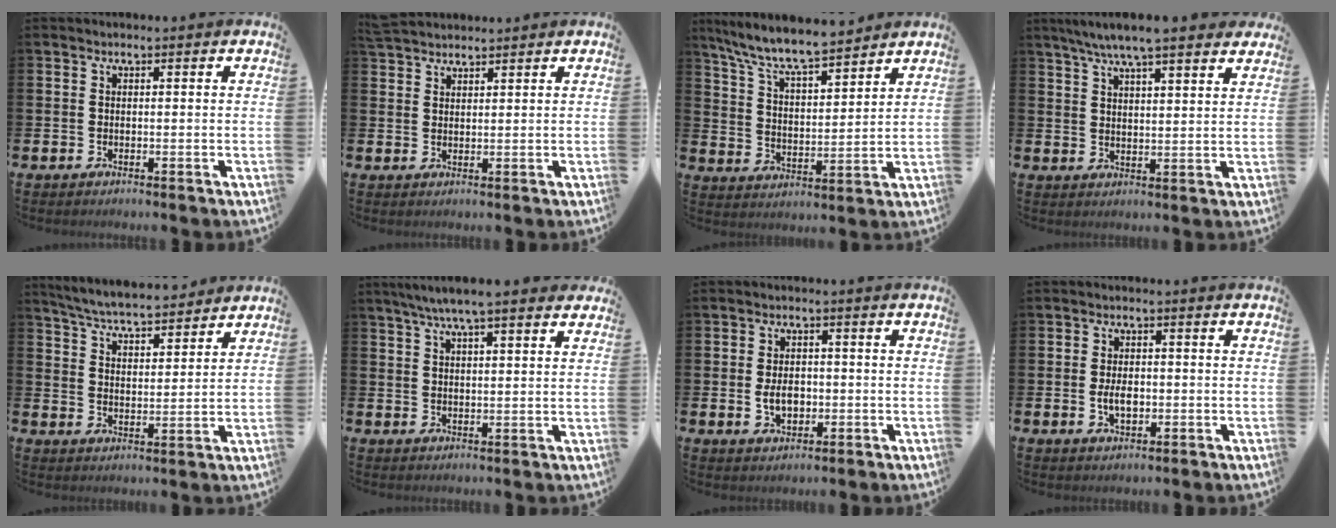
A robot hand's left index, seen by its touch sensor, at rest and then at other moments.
{"total": 3.2, "force": [3.1, 0.7, 0.3], "torque": [0.000, -0.014, 0.056]}
{"total": 8.4, "force": [7.8, 0.9, 2.8], "torque": [-0.090, -0.051, 0.140]}
{"total": 6.9, "force": [6.4, 0.6, 2.7], "torque": [-0.064, -0.021, 0.114]}
{"total": 5.9, "force": [5.8, 0.4, 1.1], "torque": [-0.048, -0.034, 0.104]}
{"total": 6.2, "force": [5.5, 0.5, 2.7], "torque": [-0.060, -0.014, 0.099]}
{"total": 3.7, "force": [-0.4, 2.5, 2.6], "torque": [-0.036, -0.001, -0.013]}
{"total": 3.2, "force": [-0.3, 1.9, 2.5], "torque": [-0.031, -0.001, -0.010]}